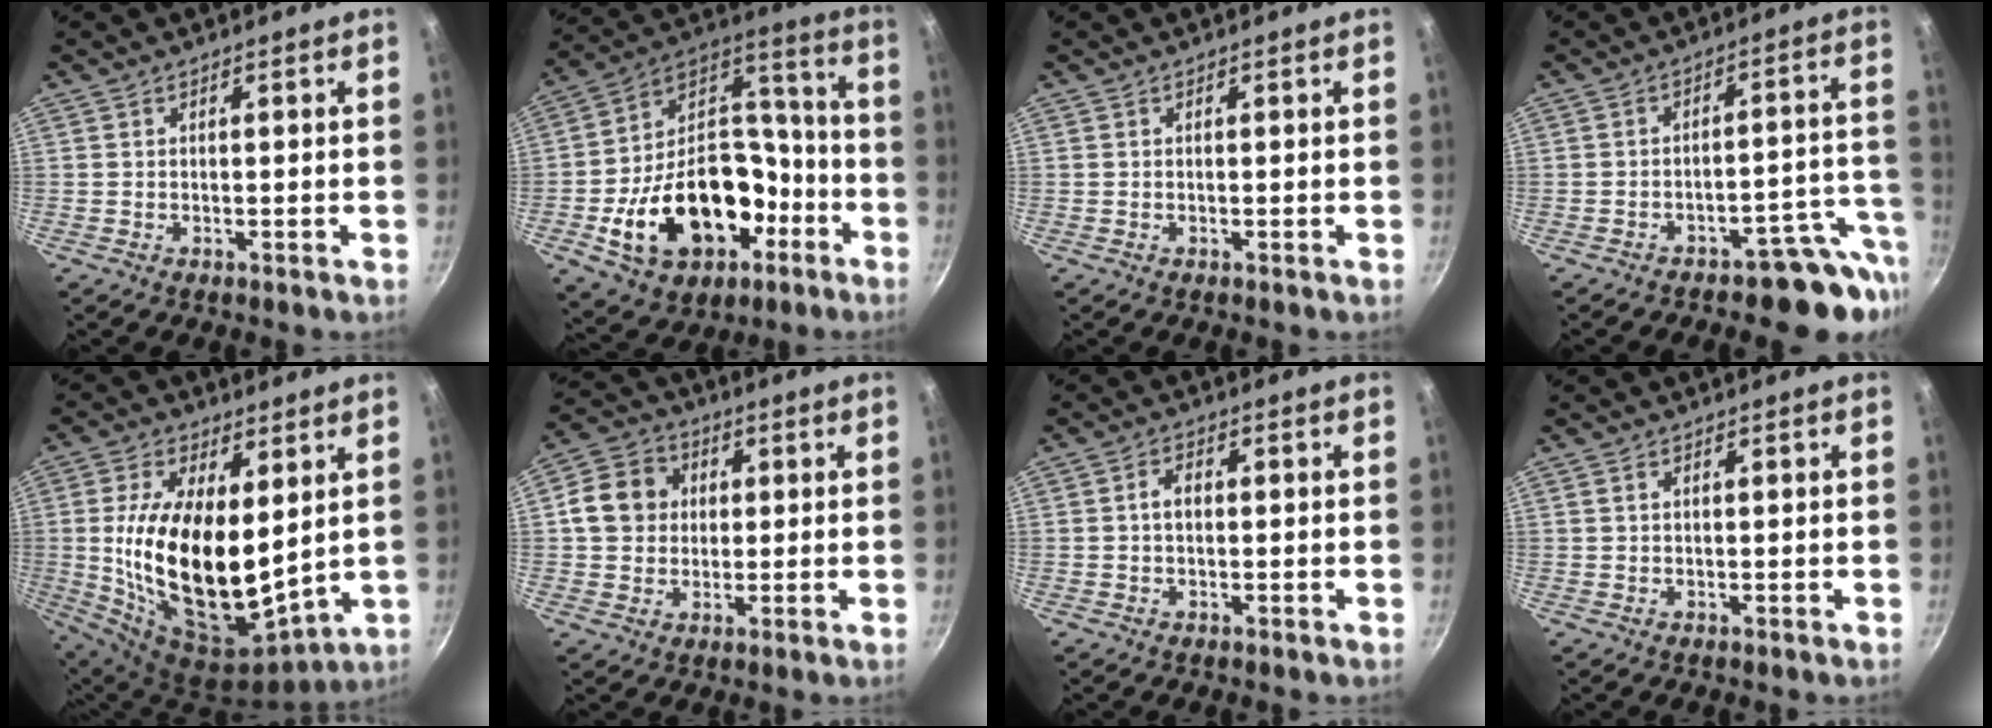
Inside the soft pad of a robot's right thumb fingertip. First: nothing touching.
{"total": 26.3, "force": [-9.2, 17.8, 17.0], "torque": [-0.251, 0.081, -0.131]}
{"total": 0.0}
{"total": 9.6, "force": [-6.7, 4.4, 5.3], "torque": [-0.006, 0.073, -0.087]}
{"total": 21.8, "force": [3.2, 11.0, 18.6], "torque": [-0.341, -0.038, 0.069]}
{"total": 9.6, "force": [1.5, 8.4, 4.5], "torque": [-0.054, 0.012, 0.012]}
{"total": 2.8, "force": [0.0, 1.9, 2.0], "torque": [-0.029, 0.010, -0.002]}
{"total": 0.6, "force": [0.3, 0.4, 0.4], "torque": [-0.007, 0.002, 0.004]}